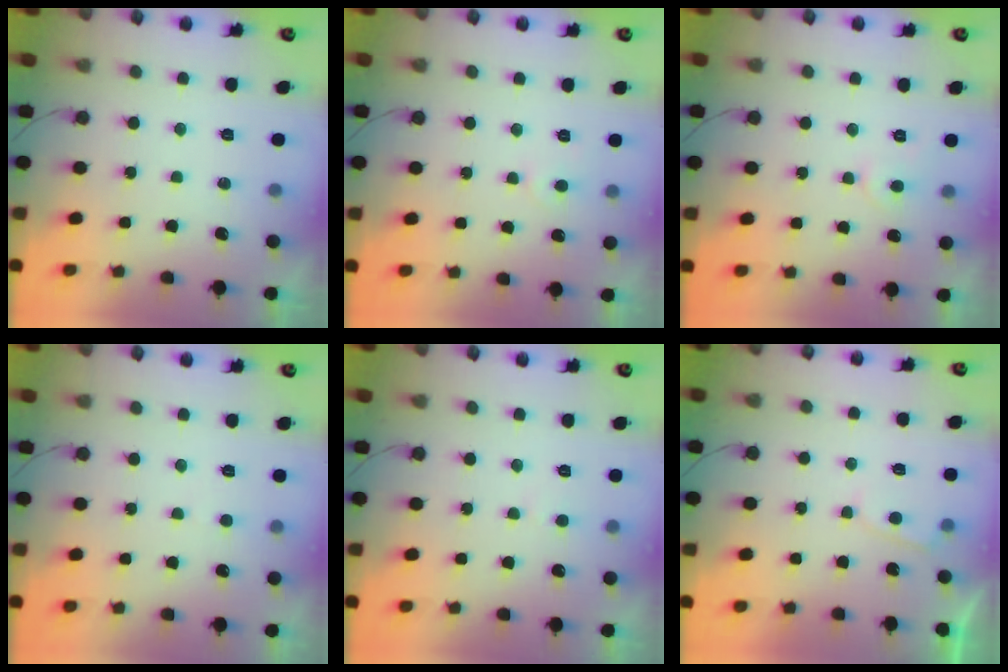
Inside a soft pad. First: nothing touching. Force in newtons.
{"total": 3.3, "press": 3.3, "slide": 0.4}
{"total": 3.9, "press": 3.9, "slide": 0.3}
{"total": 2.4, "press": 2.4, "slide": 0.2}
{"total": 2.6, "press": 2.6, "slide": 0.2}
{"total": 2.3, "press": 2.3, "slide": 0.2}